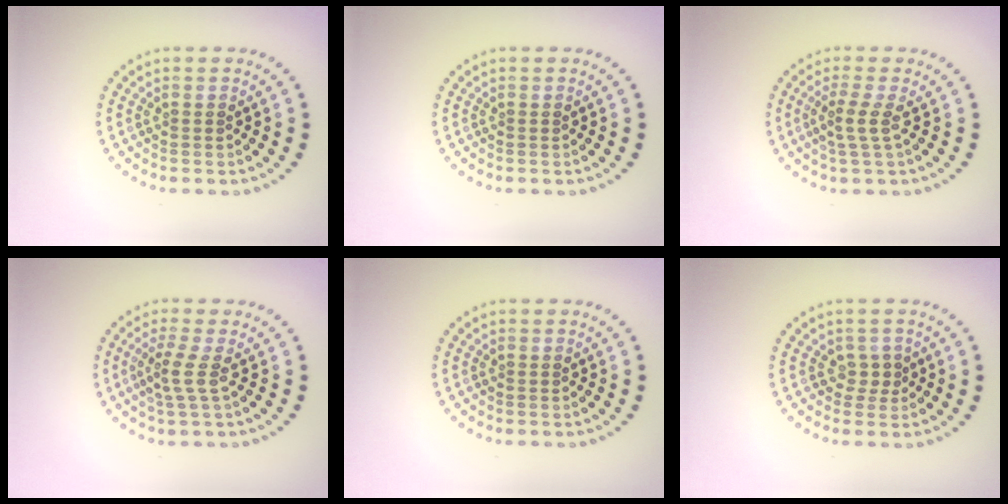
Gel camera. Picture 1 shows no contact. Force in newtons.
{"total": 0.0}
{"total": 2.1, "press": 1.5, "slide": 1.4}
{"total": 2.2, "press": 1.5, "slide": 1.6}
{"total": 0.0}
{"total": 1.4, "press": 1.1, "slide": 0.8}